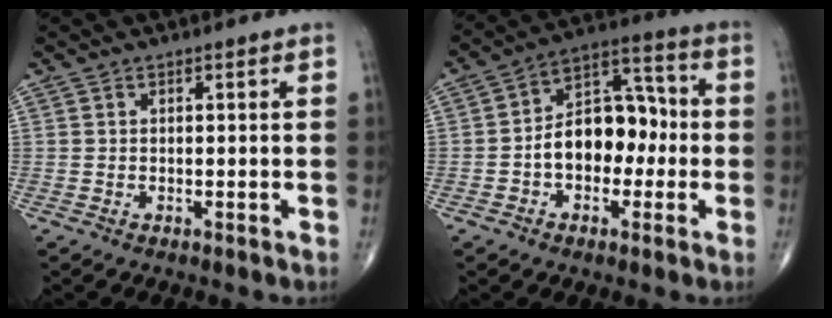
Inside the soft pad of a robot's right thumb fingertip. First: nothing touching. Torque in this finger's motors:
{"motor_torque": [1.87, 1.95, 1.01, -0.47, 0.08]}